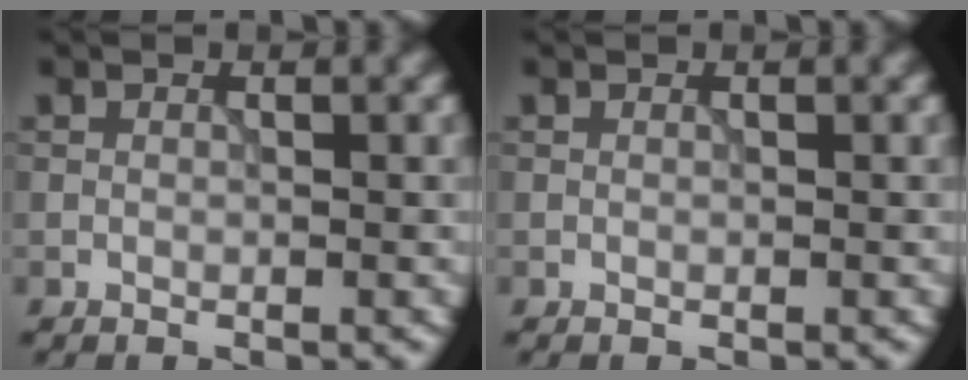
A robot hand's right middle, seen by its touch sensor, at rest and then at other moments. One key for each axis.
{"total": 0.0}